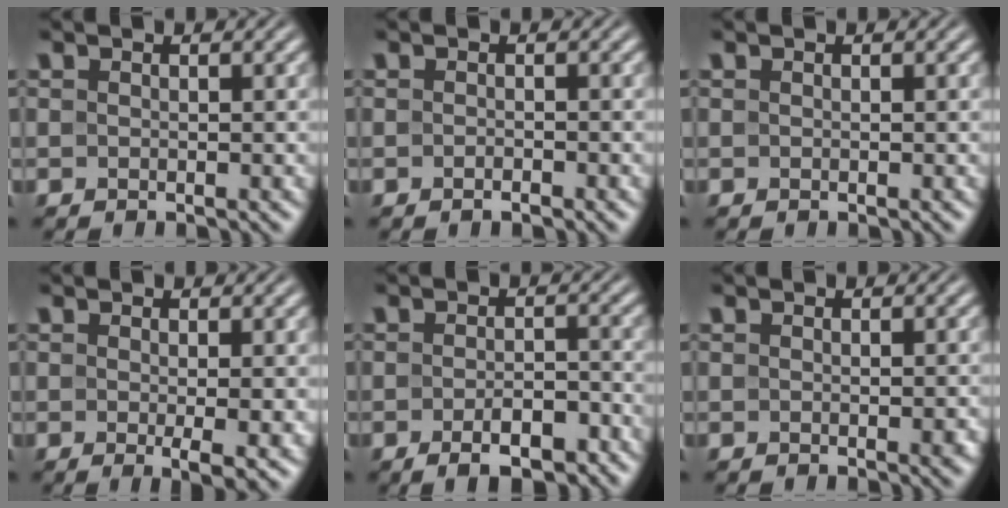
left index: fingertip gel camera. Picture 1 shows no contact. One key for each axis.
{"total": 0.7, "fx": -0.5, "fy": 0.1, "fz": 0.5, "tx": -0.010, "ty": 0.000, "tz": -0.008}
{"total": 0.0}
{"total": 2.8, "fx": -0.2, "fy": 0.4, "fz": 2.8, "tx": -0.042, "ty": -0.012, "tz": 0.000}
{"total": 4.1, "fx": -2.3, "fy": 1.5, "fz": 3.0, "tx": -0.044, "ty": -0.001, "tz": -0.032}
{"total": 0.7, "fx": -0.2, "fy": 0.1, "fz": 0.7, "tx": -0.010, "ty": -0.001, "tz": -0.001}